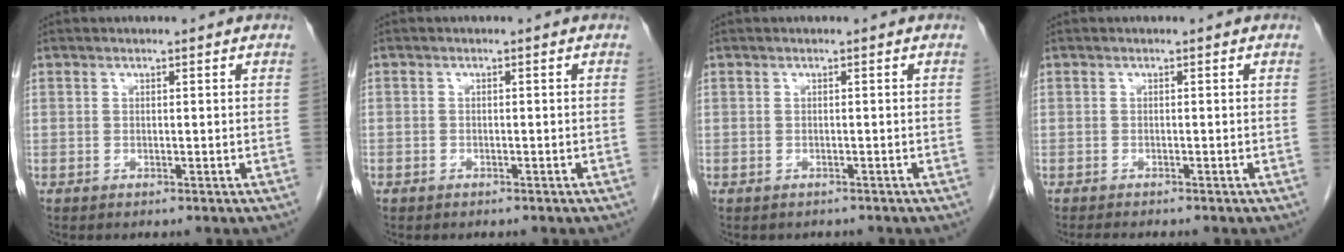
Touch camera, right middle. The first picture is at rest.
{"total": 0.8, "force": [-0.6, 0.6, 0.1], "torque": [-0.008, 0.002, -0.011]}
{"total": 1.7, "force": [-1.4, 0.8, 0.2], "torque": [-0.011, -0.001, -0.017]}
{"total": 2.7, "force": [-2.4, 0.3, 1.2], "torque": [-0.018, -0.006, -0.034]}